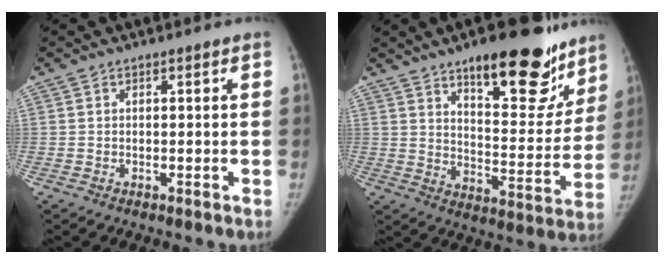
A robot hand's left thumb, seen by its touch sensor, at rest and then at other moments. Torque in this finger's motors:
{"motor_torque": [0.59, -0.41, 1.21, -0.96, 0.30]}